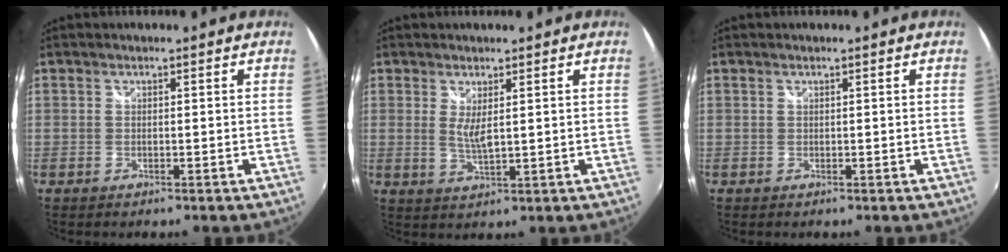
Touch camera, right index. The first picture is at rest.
{"total": 3.2, "force": [0.9, 0.6, 3.0], "torque": [-0.056, -0.010, 0.016]}
{"total": 0.0}